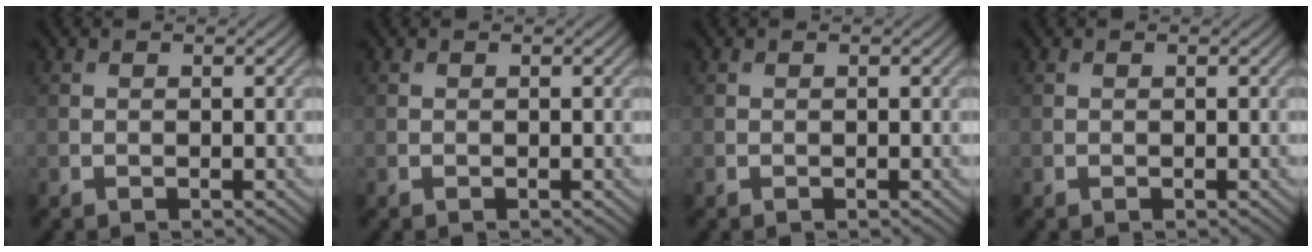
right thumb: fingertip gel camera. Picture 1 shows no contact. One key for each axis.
{"total": 0.0}
{"total": 0.0}
{"total": 0.0}